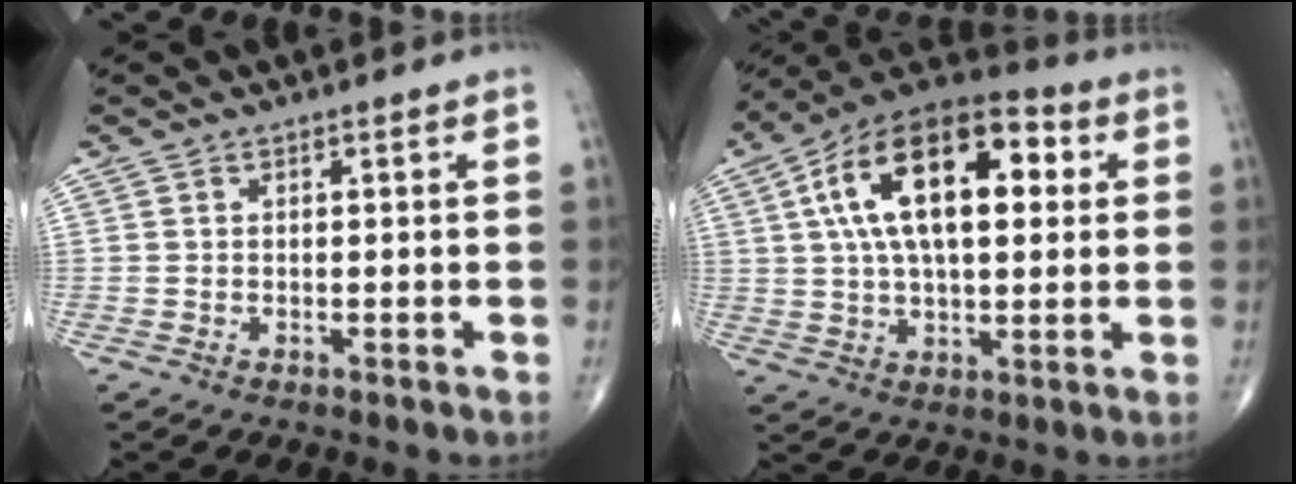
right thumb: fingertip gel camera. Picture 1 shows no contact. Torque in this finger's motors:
{"motor_torque": [0.53, 4.48, 1.96, 0.42, 0.73]}